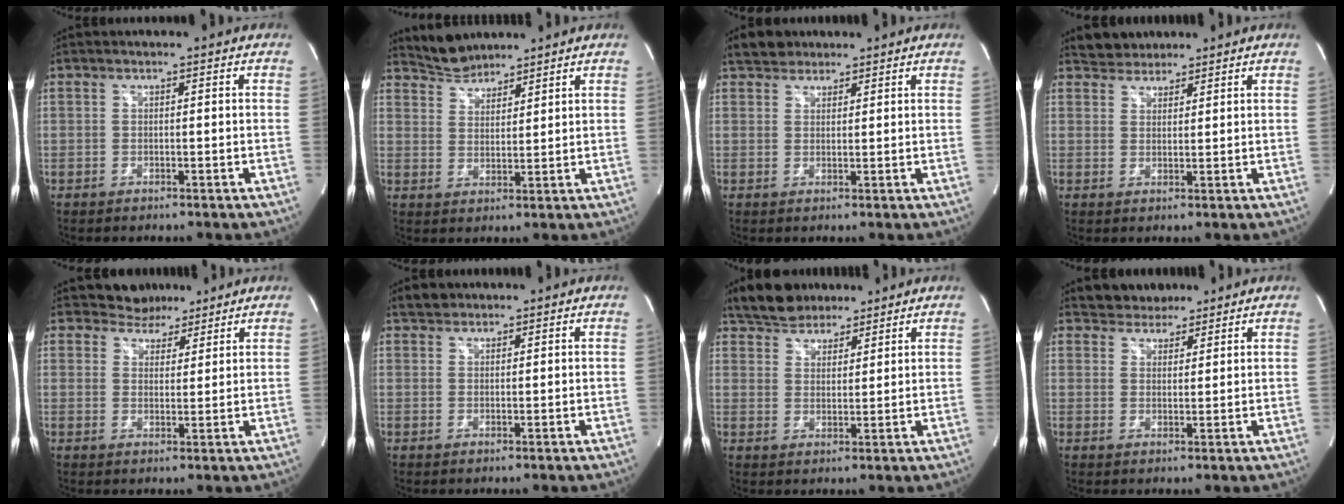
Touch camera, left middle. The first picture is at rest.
{"total": 4.6, "force": [4.5, 1.1, -0.1], "torque": [-0.003, 0.013, 0.089]}
{"total": 3.3, "force": [2.6, 1.9, 0.5], "torque": [-0.013, 0.019, 0.044]}
{"total": 3.4, "force": [3.0, 1.6, 0.1], "torque": [-0.003, 0.016, 0.050]}
{"total": 4.7, "force": [4.1, 2.3, 0.0], "torque": [0.002, 0.005, 0.060]}
{"total": 1.9, "force": [1.5, 1.1, 0.1], "torque": [-0.003, 0.011, 0.024]}
{"total": 8.0, "force": [6.8, 3.4, 2.4], "torque": [-0.038, 0.020, 0.121]}
{"total": 4.5, "force": [3.9, 2.1, 0.6], "torque": [-0.006, 0.013, 0.064]}